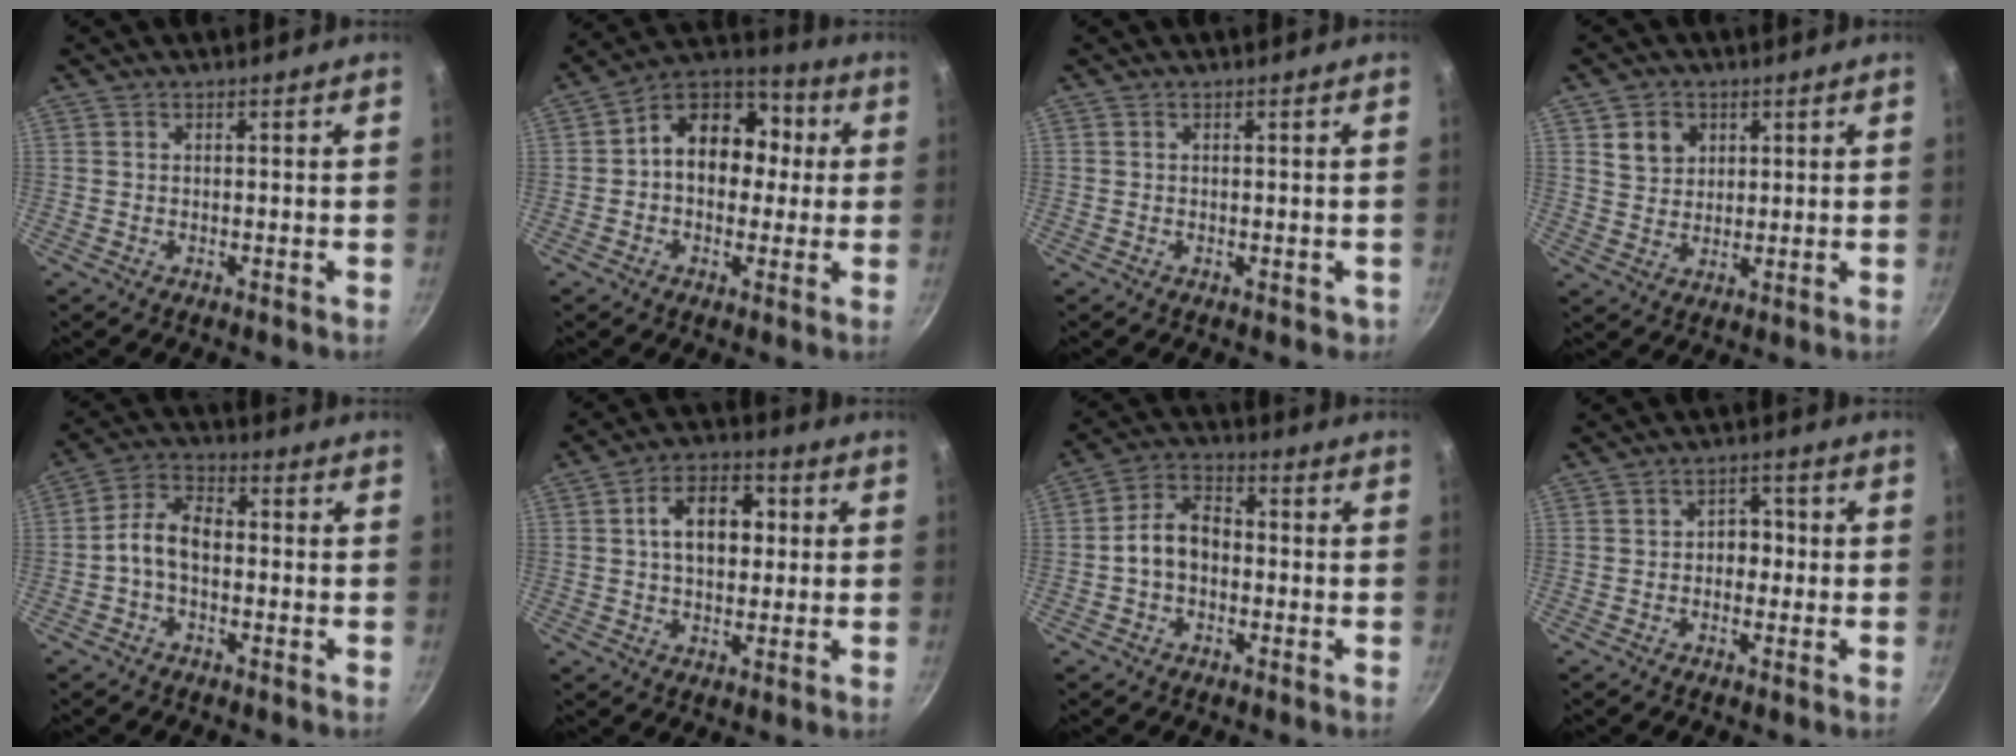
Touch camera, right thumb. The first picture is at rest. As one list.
[{"total": 14.5, "force": [1.4, 10.3, 10.1], "torque": [-0.104, 0.035, 0.007]}, {"total": 1.1, "force": [-0.4, 0.7, 0.7], "torque": [0.003, 0.003, -0.002]}, {"total": 5.9, "force": [2.5, 4.7, 2.4], "torque": [-0.020, -0.013, 0.047]}, {"total": 7.9, "force": [-1.1, 5.0, 6.0], "torque": [-0.104, 0.032, -0.031]}, {"total": 10.8, "force": [1.7, 6.9, 8.0], "torque": [-0.102, 0.015, 0.022]}, {"total": 8.3, "force": [-1.1, 5.8, 5.8], "torque": [-0.093, 0.031, -0.032]}, {"total": 4.0, "force": [-0.3, 3.1, 2.6], "torque": [-0.007, 0.015, -0.014]}]